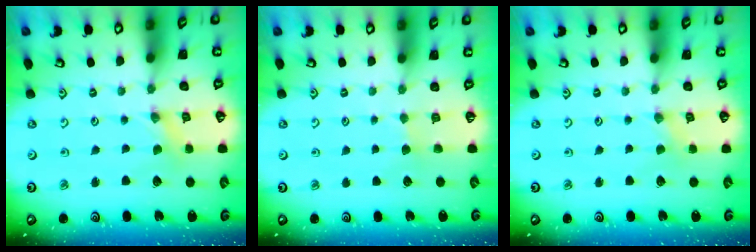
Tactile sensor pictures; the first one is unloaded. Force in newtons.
{"total": 2.3, "press": 2.2, "slide": 0.4}
{"total": 1.0, "press": 0.9, "slide": 0.2}